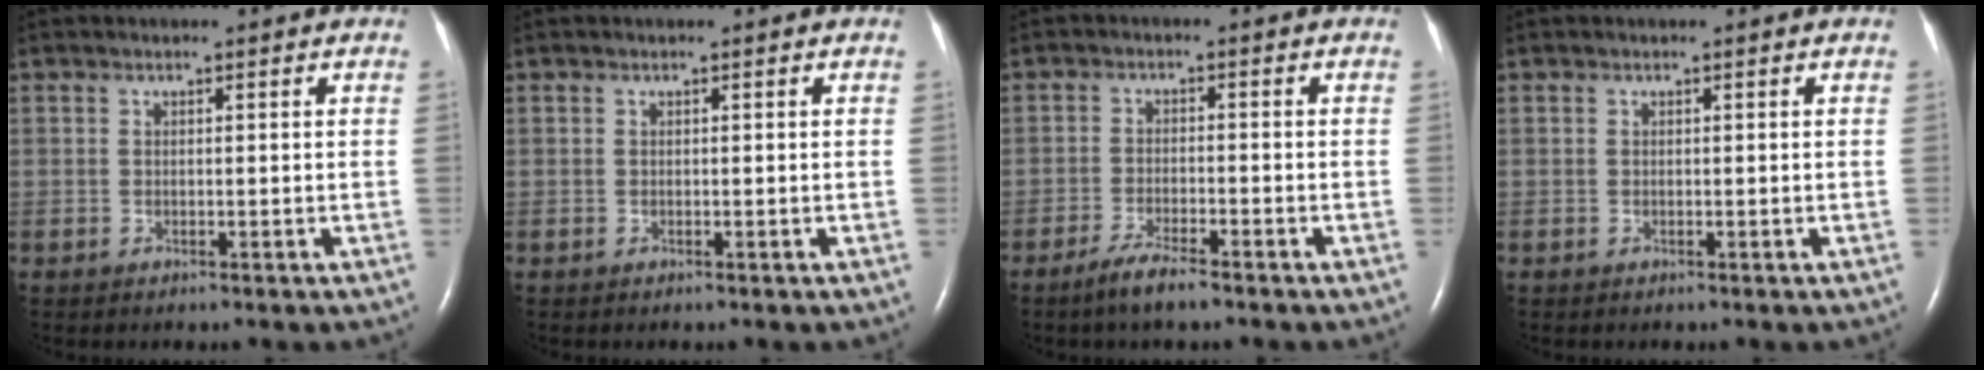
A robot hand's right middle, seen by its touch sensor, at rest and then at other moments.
{"total": 0.0}
{"total": 4.3, "force": [-3.3, 0.4, 2.8], "torque": [-0.064, -0.008, -0.062]}
{"total": 0.0}